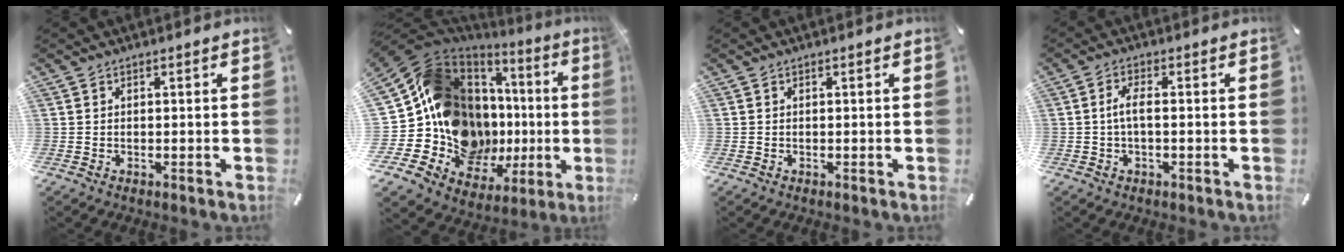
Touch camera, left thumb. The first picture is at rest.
{"total": 19.1, "force": [0.5, 14.0, 12.9], "torque": [-0.226, -0.063, 0.045]}
{"total": 0.0}
{"total": 4.0, "force": [-0.2, 1.4, 3.8], "torque": [-0.078, 0.003, -0.007]}